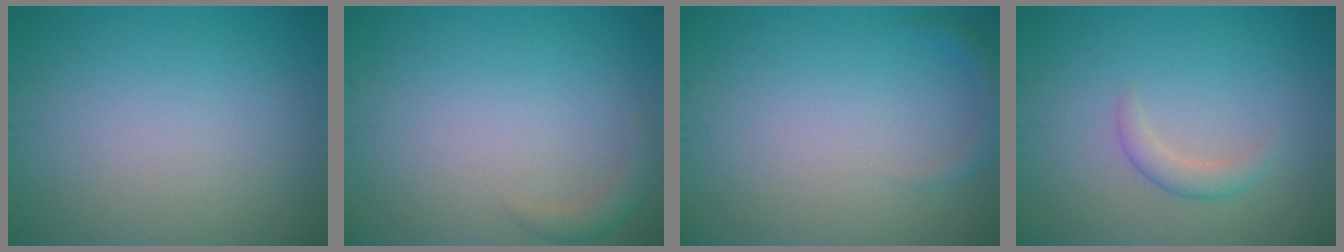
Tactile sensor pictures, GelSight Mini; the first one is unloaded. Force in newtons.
{"total": 1.5, "press": 1.5, "slide": 0.1}
{"total": 1.2, "press": 1.2, "slide": 0.2}
{"total": 1.7, "press": 1.7, "slide": 0.1}